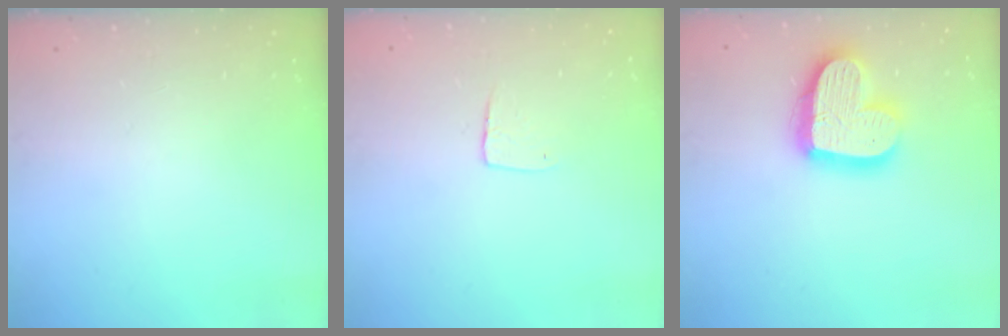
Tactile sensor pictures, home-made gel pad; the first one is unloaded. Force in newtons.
{"total": 5.3, "press": 5.3, "slide": 0.4}
{"total": 18.7, "press": 18.7, "slide": 1.5}